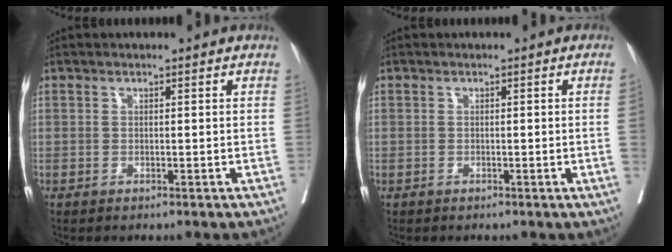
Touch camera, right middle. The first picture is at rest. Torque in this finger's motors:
{"motor_torque": [0.28, -0.27, -1.04, -0.21]}